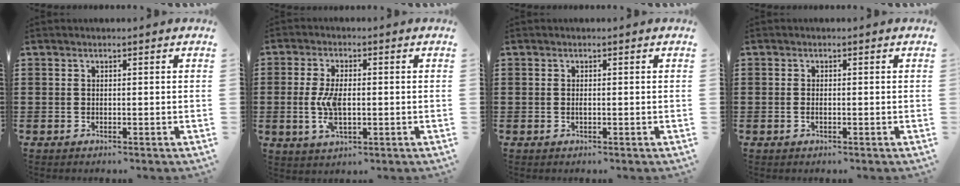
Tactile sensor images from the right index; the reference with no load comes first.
{"total": 6.4, "force": [-0.5, 3.0, 5.7], "torque": [-0.131, -0.006, -0.014]}
{"total": 0.7, "force": [0.0, 0.2, 0.7], "torque": [-0.016, -0.004, 0.001]}
{"total": 0.9, "force": [-0.2, 0.3, 0.8], "torque": [-0.018, -0.004, -0.002]}